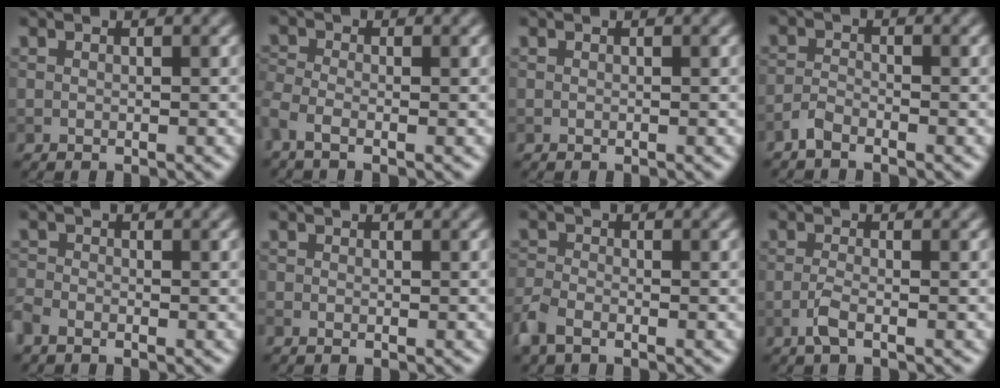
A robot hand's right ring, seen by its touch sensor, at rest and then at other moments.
{"total": 2.2, "force": [-1.3, 0.8, 1.6], "torque": [-0.039, -0.009, -0.040]}
{"total": 0.0}
{"total": 1.6, "force": [-1.3, 0.4, 0.7], "torque": [-0.017, 0.003, -0.033]}
{"total": 1.9, "force": [-1.4, 0.9, 0.8], "torque": [-0.018, -0.002, -0.039]}
{"total": 0.6, "force": [-0.4, 0.2, 0.4], "torque": [-0.007, -0.004, -0.008]}
{"total": 2.9, "force": [-2.0, 1.3, 1.5], "torque": [-0.039, -0.006, -0.055]}
{"total": 1.8, "force": [-0.9, 0.4, 1.5], "torque": [-0.031, 0.003, -0.024]}